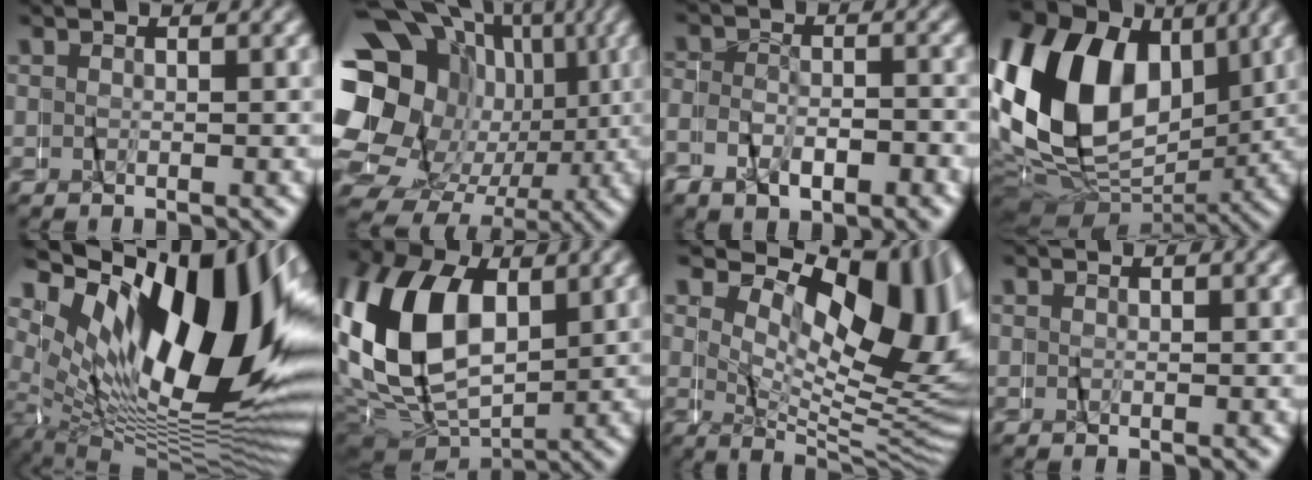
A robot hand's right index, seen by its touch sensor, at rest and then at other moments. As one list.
[{"total": 19.3, "force": [-0.1, 15.7, 11.2], "torque": [-0.232, -0.046, 0.001]}, {"total": 3.9, "force": [-2.6, 2.4, 1.6], "torque": [-0.021, 0.008, -0.056]}, {"total": 19.2, "force": [1.5, 14.3, 12.8], "torque": [-0.260, -0.016, 0.026]}, {"total": 21.1, "force": [3.2, 11.4, 17.5], "torque": [-0.246, 0.025, 0.039]}, {"total": 13.4, "force": [1.3, 9.5, 9.3], "torque": [-0.201, -0.014, 0.023]}, {"total": 14.9, "force": [4.3, 7.3, 12.3], "torque": [-0.143, 0.014, 0.059]}, {"total": 0.0}]